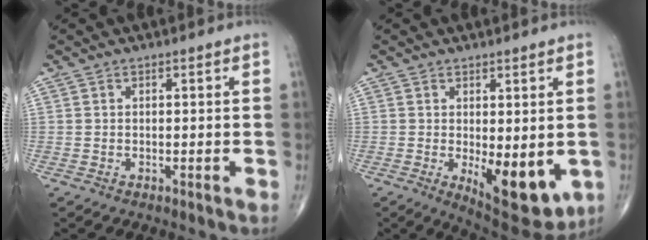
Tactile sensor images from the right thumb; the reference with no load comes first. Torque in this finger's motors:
{"motor_torque": [1.49, 1.66, 0.19, -0.17, 0.27]}